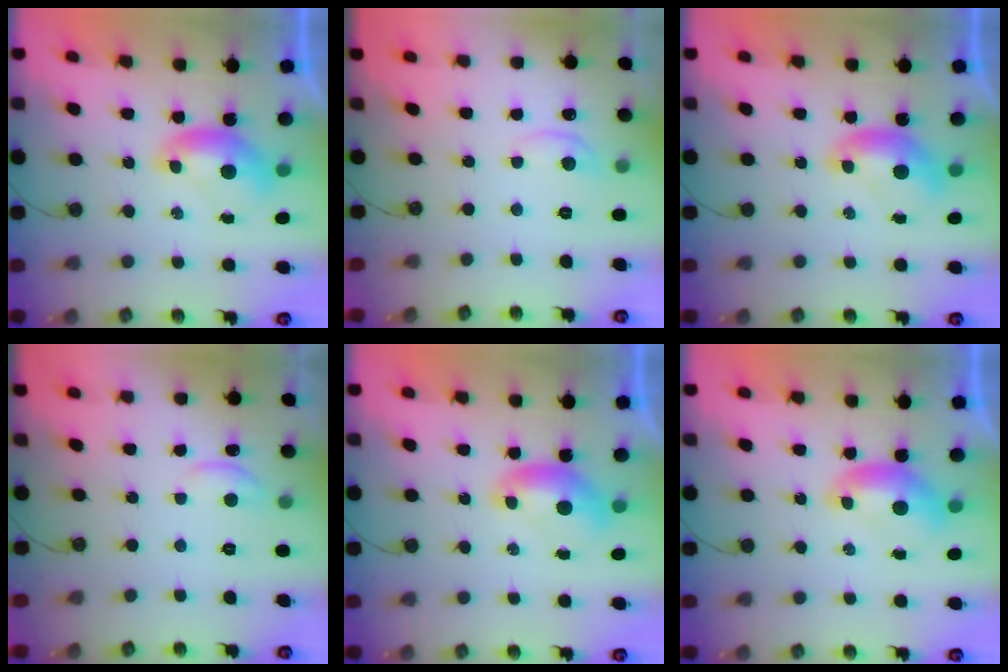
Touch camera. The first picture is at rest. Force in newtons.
{"total": 0.0}
{"total": 0.0}
{"total": 0.7, "press": 0.5, "slide": 0.4}
{"total": 0.0}
{"total": 0.0}